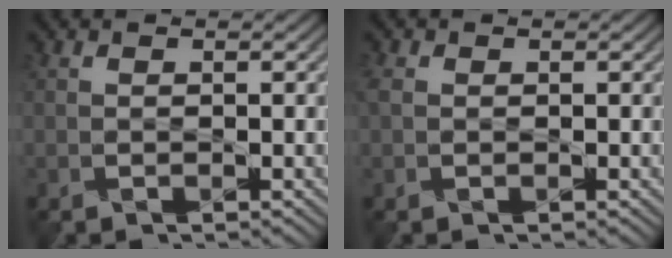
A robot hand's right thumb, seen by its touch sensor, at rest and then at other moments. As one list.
[{"total": 1.3, "force": [0.0, 1.0, 0.7], "torque": [-0.021, 0.000, -0.003]}]